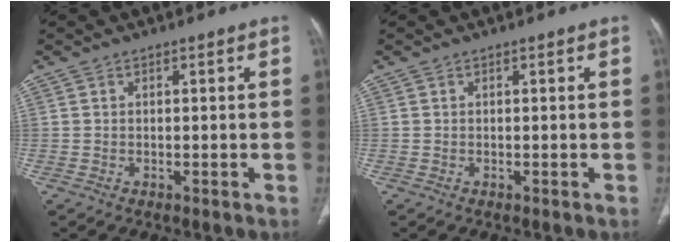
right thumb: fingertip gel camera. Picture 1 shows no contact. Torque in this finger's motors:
{"motor_torque": [0.00, 0.00, -0.05, -0.04, 0.00]}